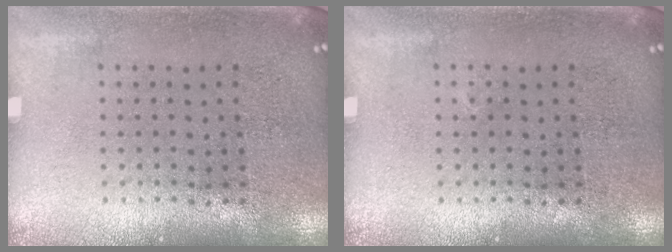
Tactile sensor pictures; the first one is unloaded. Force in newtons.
{"total": 0.0}